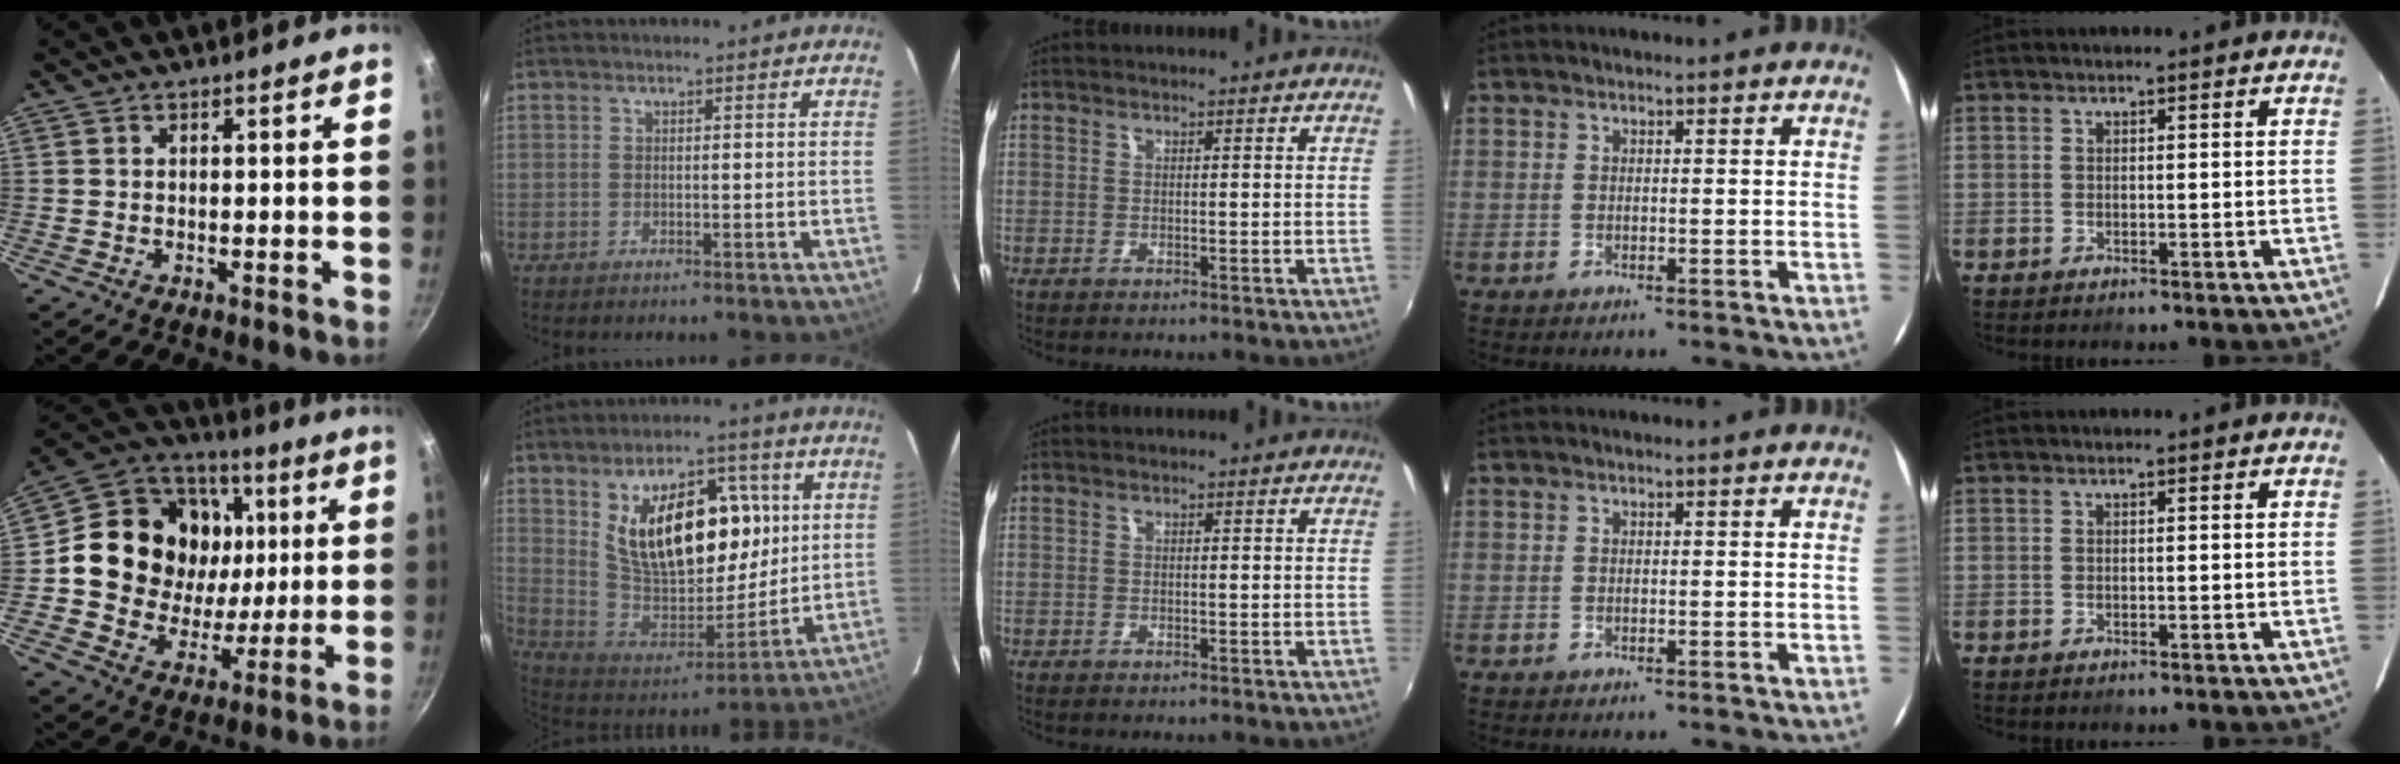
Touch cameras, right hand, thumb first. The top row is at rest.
{"thumb": {"total": 24.3, "force": [4.4, 19.6, 13.6], "torque": [-0.214, 0.007, 0.080]}, "index": {"total": 21.7, "force": [6.8, 11.9, 16.8], "torque": [-0.297, 0.005, 0.137]}}